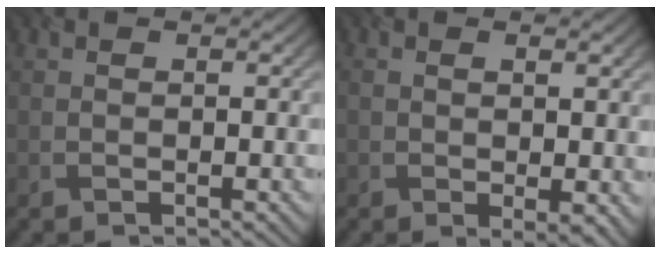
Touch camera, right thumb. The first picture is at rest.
{"total": 3.0, "force": [0.3, 0.7, 2.9], "torque": [-0.052, -0.005, 0.010]}